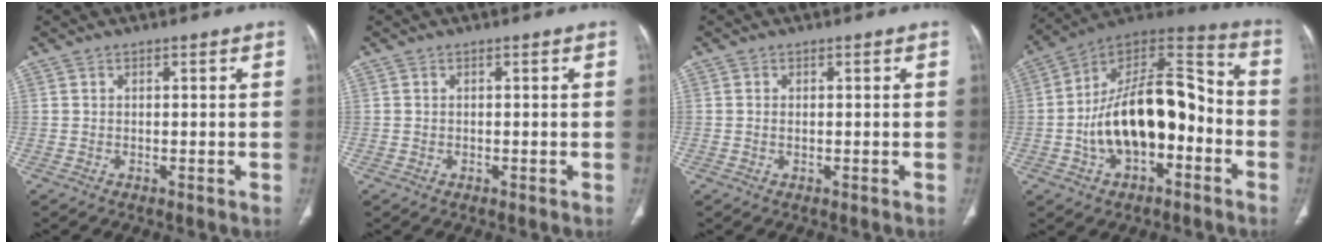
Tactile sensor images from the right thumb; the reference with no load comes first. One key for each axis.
{"total": 0.0}
{"total": 0.7, "fx": 0.0, "fy": 0.4, "fz": 0.5, "tx": -0.014, "ty": 0.003, "tz": 0.000}
{"total": 21.1, "fx": -4.3, "fy": 11.5, "fz": 17.1, "tx": -0.264, "ty": 0.057, "tz": -0.073}